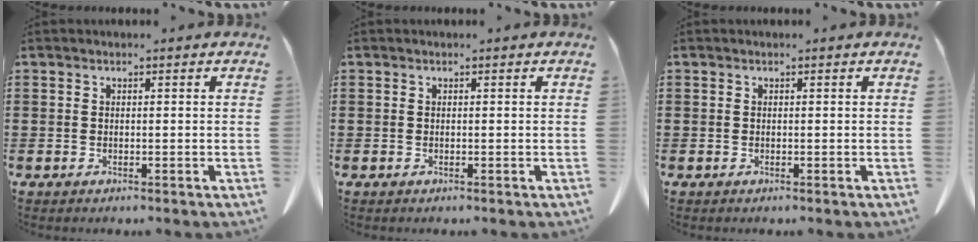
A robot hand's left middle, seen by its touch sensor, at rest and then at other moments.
{"total": 0.0}
{"total": 0.0}